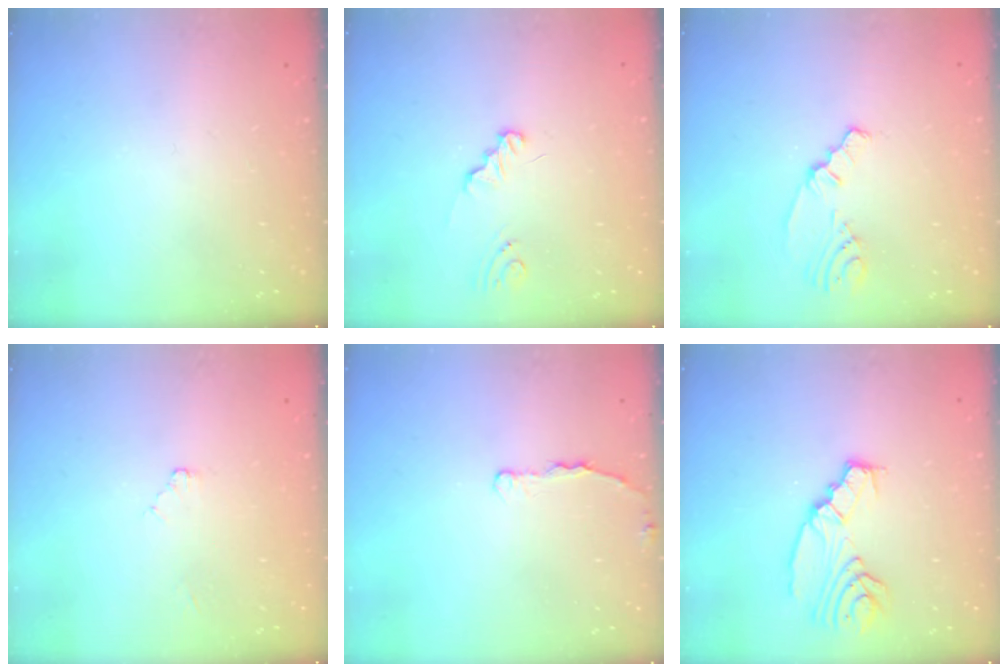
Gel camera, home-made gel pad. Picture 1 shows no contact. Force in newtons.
{"total": 1.0, "press": 1.0, "slide": 0.1}
{"total": 2.1, "press": 1.6, "slide": 1.3}
{"total": 2.4, "press": 2.4, "slide": 0.4}
{"total": 2.3, "press": 2.3, "slide": 0.4}
{"total": 9.4, "press": 9.4, "slide": 0.8}